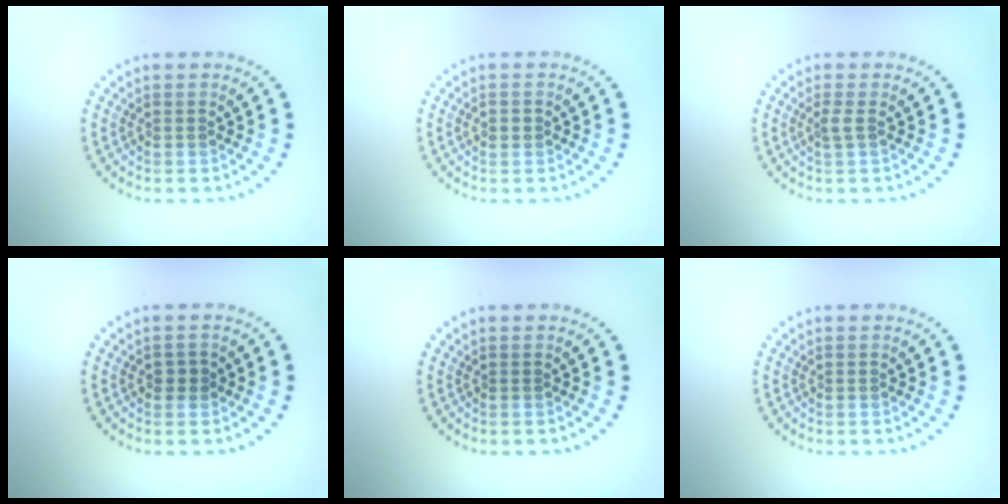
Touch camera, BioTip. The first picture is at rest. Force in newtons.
{"total": 1.0, "press": 1.0, "slide": 0.2}
{"total": 0.9, "press": 0.7, "slide": 0.6}
{"total": 1.2, "press": 1.2, "slide": 0.1}
{"total": 0.0}
{"total": 0.0}